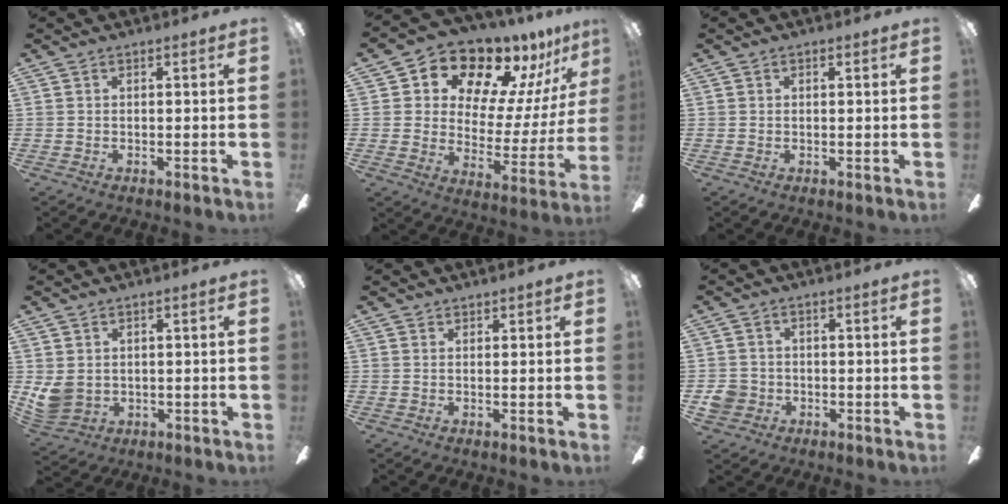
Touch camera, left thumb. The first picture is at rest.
{"total": 14.6, "force": [12.0, 6.9, 4.8], "torque": [-0.085, -0.104, 0.204]}
{"total": 0.9, "force": [0.2, 0.8, 0.4], "torque": [-0.008, 0.004, 0.003]}
{"total": 5.6, "force": [0.3, 5.0, 2.6], "torque": [-0.057, -0.005, 0.004]}
{"total": 0.9, "force": [0.8, 0.5, 0.1], "torque": [0.005, -0.004, 0.013]}
{"total": 5.0, "force": [-1.6, 4.5, 1.4], "torque": [-0.023, 0.012, -0.027]}